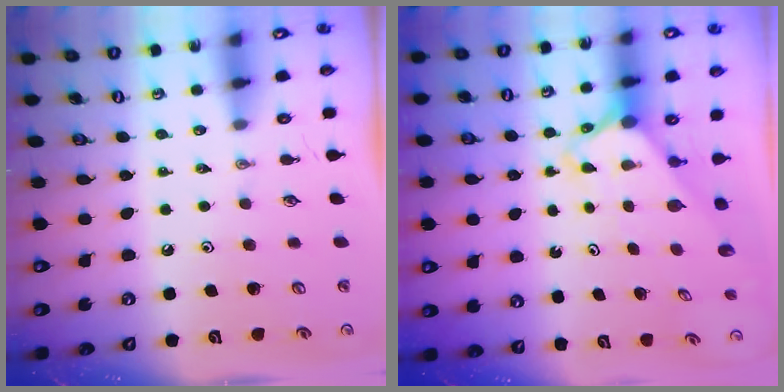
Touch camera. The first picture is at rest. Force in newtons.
{"total": 2.5, "press": 2.5, "slide": 0.2}